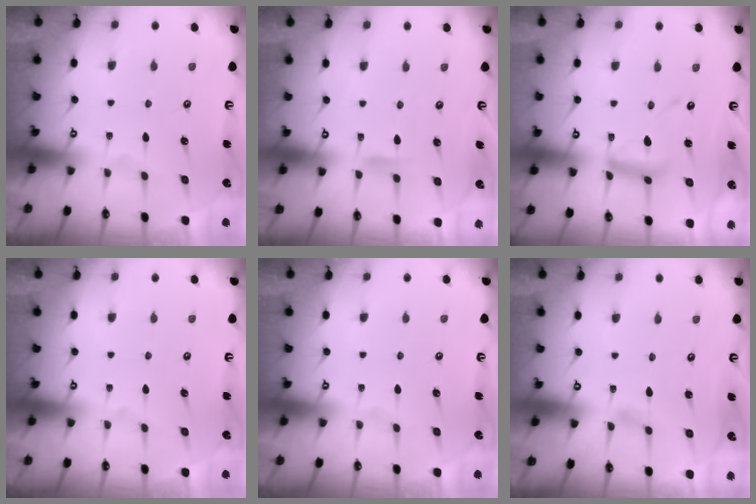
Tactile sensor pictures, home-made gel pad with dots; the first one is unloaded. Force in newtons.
{"total": 5.0, "press": 4.9, "slide": 0.5}
{"total": 12.6, "press": 12.5, "slide": 1.1}
{"total": 0.0}
{"total": 0.0}
{"total": 1.7, "press": 1.6, "slide": 0.2}